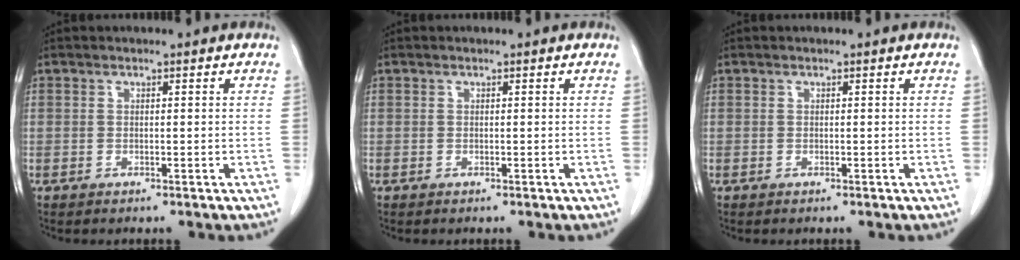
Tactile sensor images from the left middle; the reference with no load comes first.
{"total": 0.0}
{"total": 0.0}